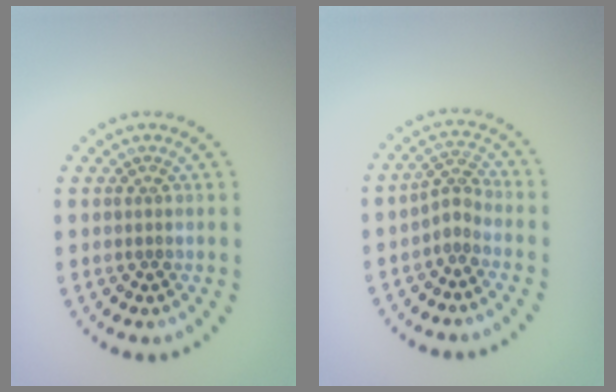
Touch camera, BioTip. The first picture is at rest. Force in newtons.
{"total": 1.8, "press": 1.3, "slide": 1.3}